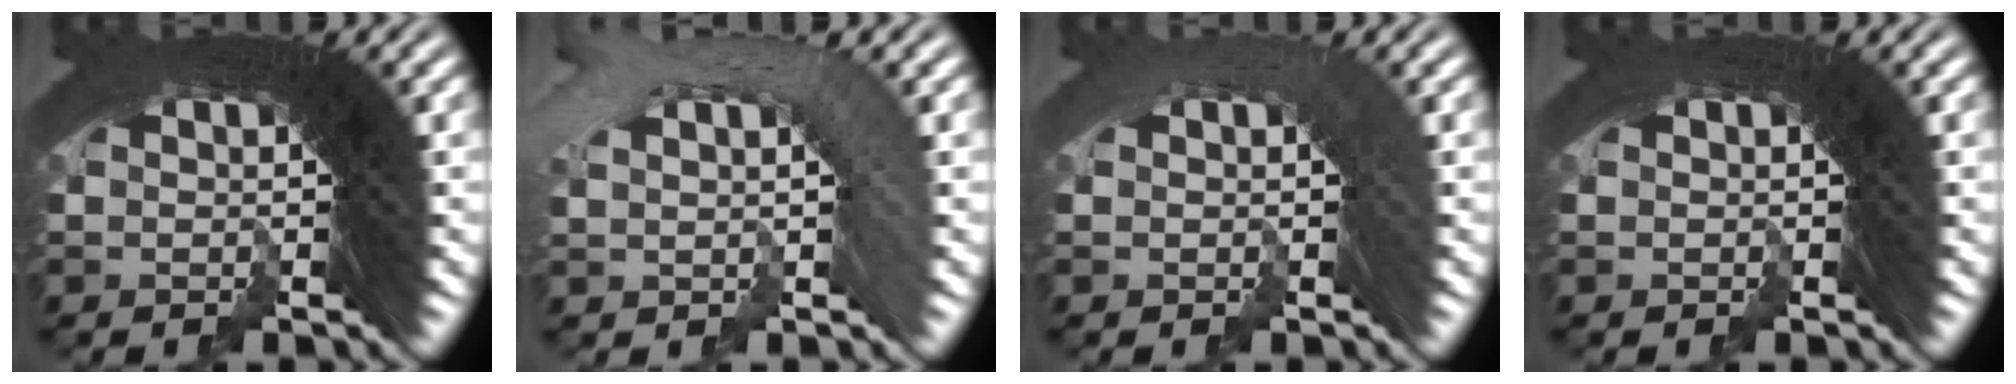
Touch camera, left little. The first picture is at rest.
{"total": 3.0, "force": [-2.5, 1.7, -0.3], "torque": [0.003, 0.004, -0.041]}
{"total": 3.3, "force": [-2.2, -1.0, -2.3], "torque": [0.034, -0.013, -0.027]}
{"total": 1.3, "force": [-0.7, -0.6, -0.9], "torque": [0.010, -0.006, -0.008]}